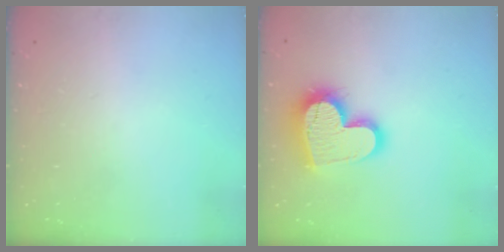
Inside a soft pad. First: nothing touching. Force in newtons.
{"total": 18.2, "press": 18.1, "slide": 1.5}